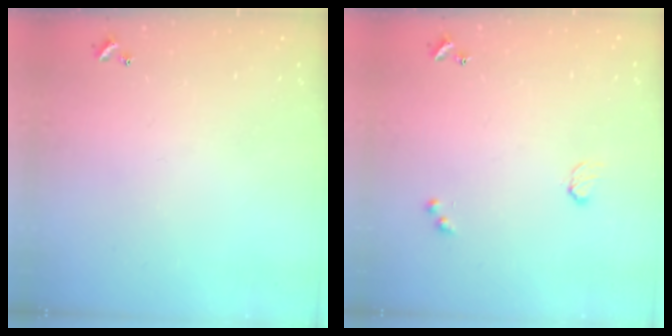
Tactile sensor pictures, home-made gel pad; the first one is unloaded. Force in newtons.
{"total": 2.9, "press": 2.9, "slide": 0.5}